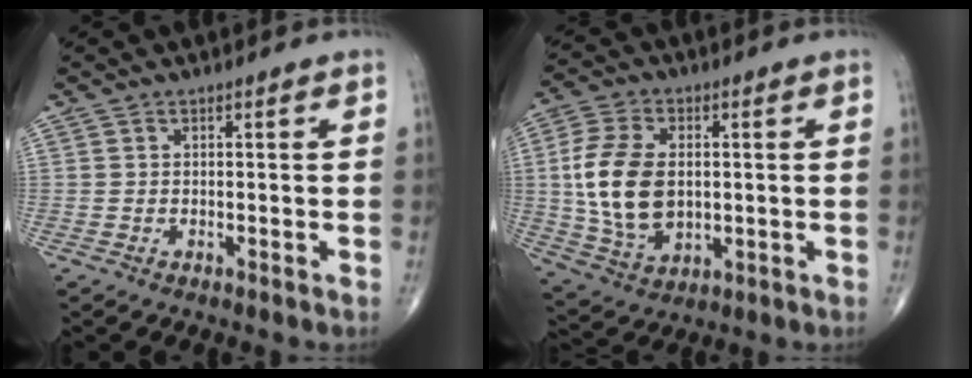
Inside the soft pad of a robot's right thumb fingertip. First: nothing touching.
{"total": 14.5, "force": [0.6, 9.2, 11.2], "torque": [-0.214, -0.006, 0.019]}